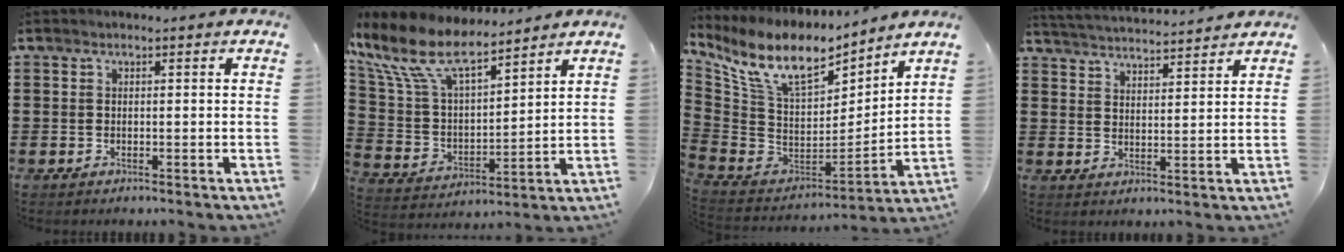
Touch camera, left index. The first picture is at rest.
{"total": 12.8, "force": [9.5, 4.4, 7.3], "torque": [-0.189, -0.045, 0.168]}
{"total": 11.8, "force": [7.7, 4.8, 7.6], "torque": [-0.185, -0.043, 0.136]}
{"total": 3.2, "force": [3.2, -0.4, -0.1], "torque": [-0.013, -0.025, 0.052]}